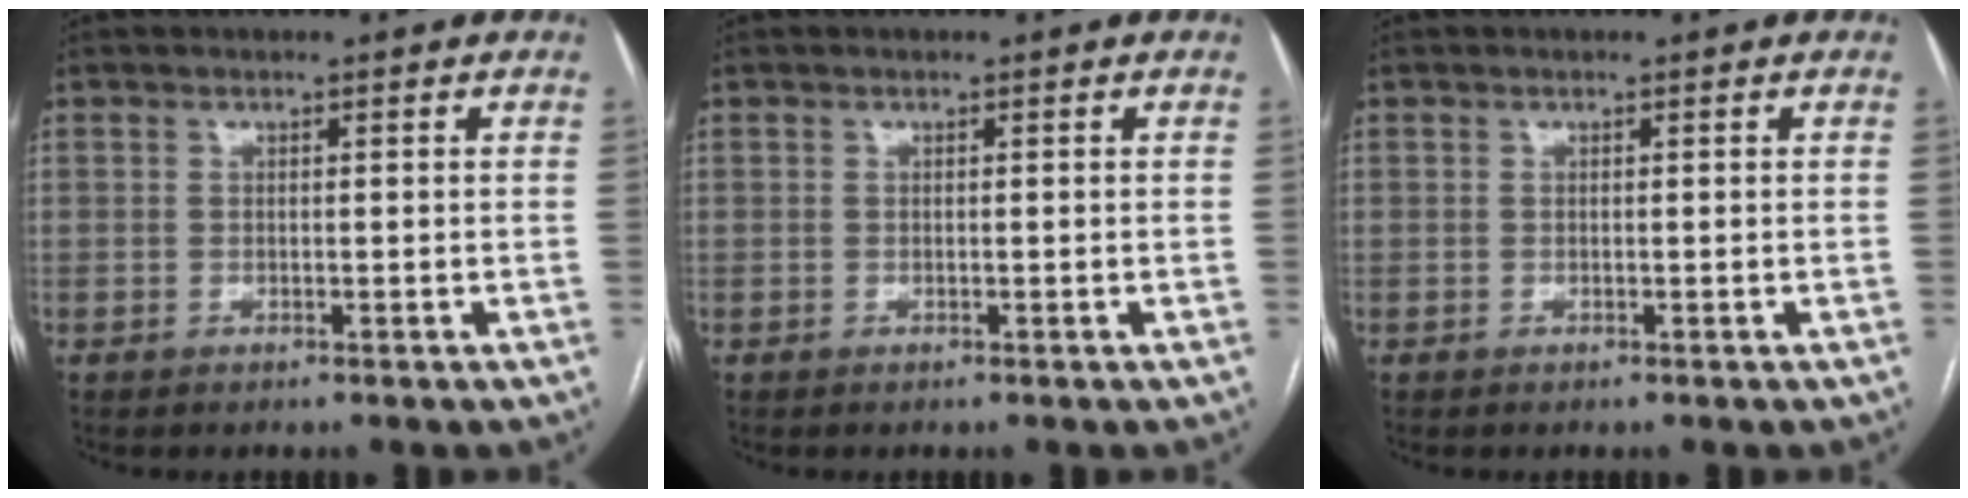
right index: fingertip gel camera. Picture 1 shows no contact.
{"total": 0.0}
{"total": 0.0}